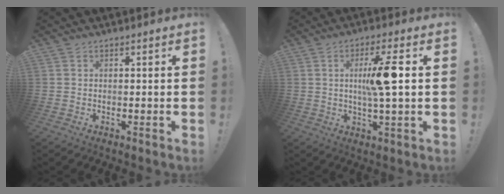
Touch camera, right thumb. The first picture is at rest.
{"total": 10.6, "force": [1.2, 0.6, 10.6], "torque": [-0.189, -0.005, 0.008]}